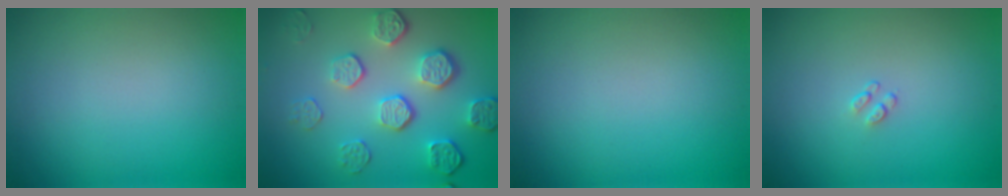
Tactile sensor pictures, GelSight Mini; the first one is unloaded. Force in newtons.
{"total": 5.4, "press": 4.0, "slide": 3.6}
{"total": 0.0}
{"total": 0.6, "press": 0.4, "slide": 0.5}